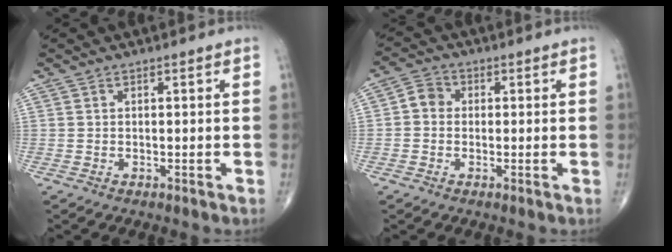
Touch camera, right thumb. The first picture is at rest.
{"total": 3.9, "force": [-0.1, 3.4, 1.8], "torque": [-0.018, 0.011, -0.012]}